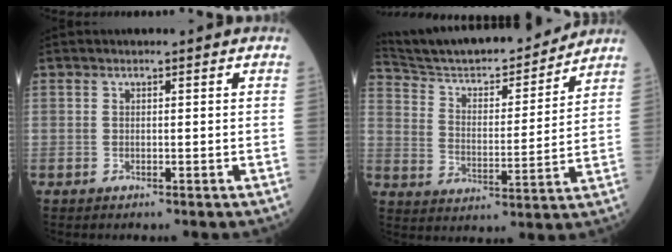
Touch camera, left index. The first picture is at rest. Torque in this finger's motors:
{"motor_torque": [-0.22, -1.26, 0.21, 0.05]}